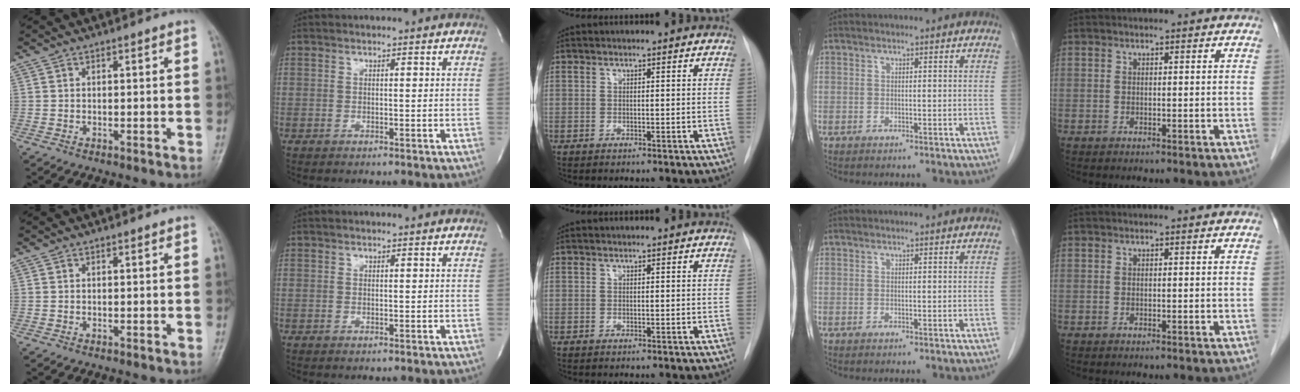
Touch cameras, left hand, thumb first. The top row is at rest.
{}